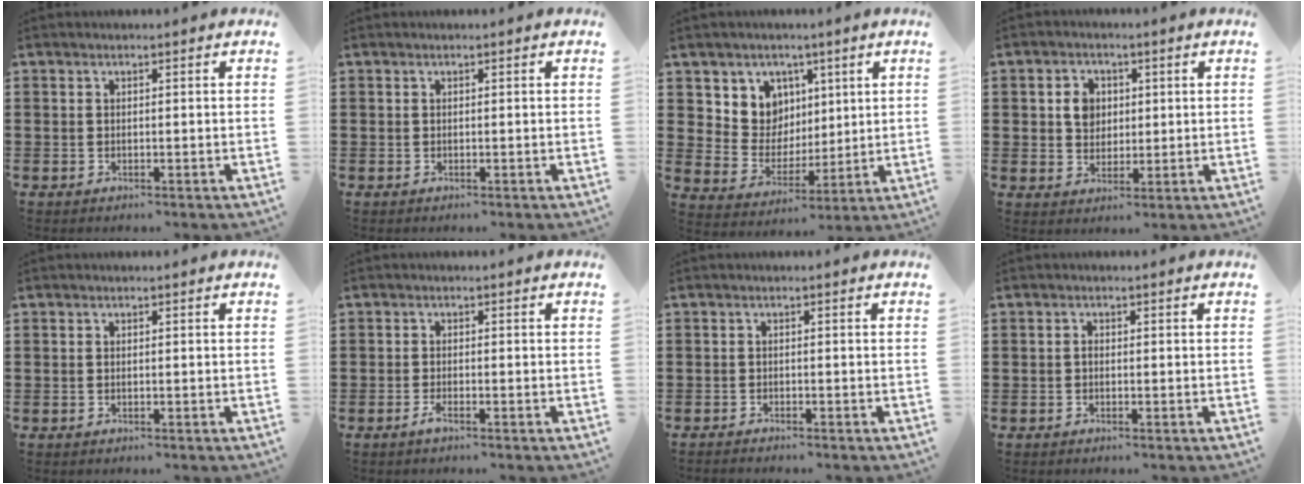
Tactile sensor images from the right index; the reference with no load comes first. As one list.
[{"total": 0.0}, {"total": 7.9, "force": [3.4, 7.0, 1.2], "torque": [-0.061, -0.017, 0.065]}, {"total": 4.5, "force": [0.9, 3.7, 2.4], "torque": [-0.052, 0.012, 0.013]}, {"total": 0.0}, {"total": 1.5, "force": [-0.9, 0.0, 1.2], "torque": [-0.035, -0.011, -0.020]}, {"total": 0.9, "force": [-0.9, -0.1, -0.1], "torque": [0.000, 0.001, -0.018]}, {"total": 0.8, "force": [-0.3, 0.5, 0.6], "torque": [-0.014, -0.002, -0.005]}]